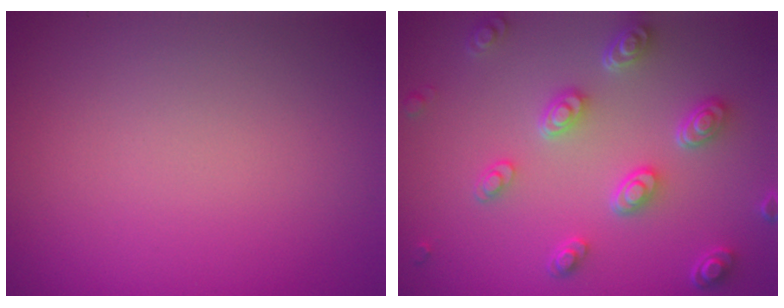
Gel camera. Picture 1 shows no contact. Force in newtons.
{"total": 4.7, "press": 3.7, "slide": 2.9}